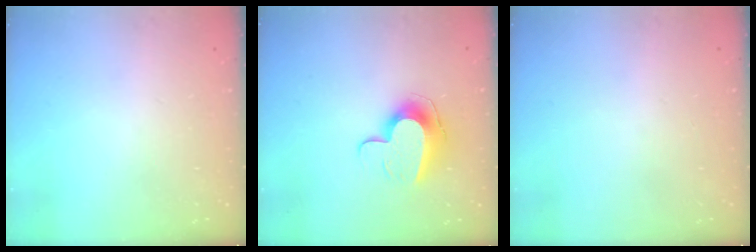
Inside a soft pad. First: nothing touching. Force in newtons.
{"total": 11.7, "press": 11.7, "slide": 0.7}
{"total": 0.6, "press": 0.6, "slide": 0.2}